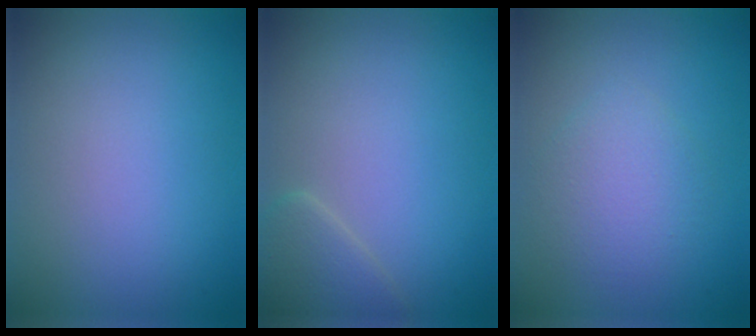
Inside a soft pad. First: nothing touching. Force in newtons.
{"total": 2.4, "press": 2.4, "slide": 0.1}
{"total": 3.0, "press": 3.0, "slide": 0.1}